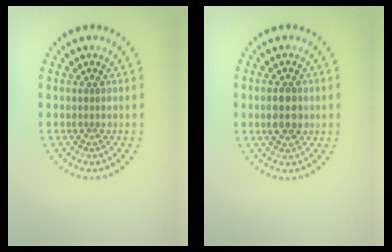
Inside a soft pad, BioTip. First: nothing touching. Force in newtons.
{"total": 2.9, "press": 2.9, "slide": 0.1}